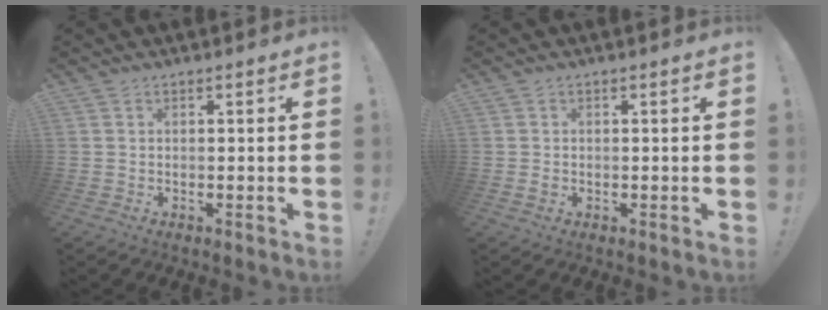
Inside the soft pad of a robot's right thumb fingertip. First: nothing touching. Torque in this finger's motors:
{"motor_torque": [0.40, 0.20, 0.08, -0.45, -0.04]}